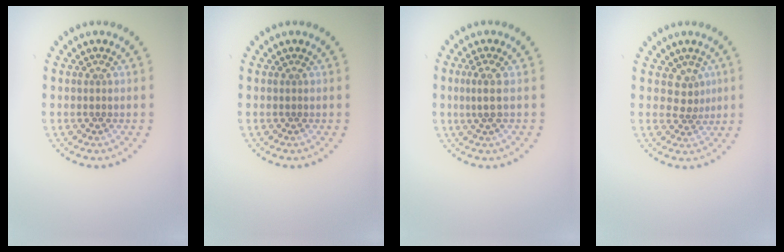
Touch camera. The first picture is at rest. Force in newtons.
{"total": 0.0}
{"total": 1.8, "press": 1.3, "slide": 1.2}
{"total": 1.9, "press": 1.2, "slide": 1.4}